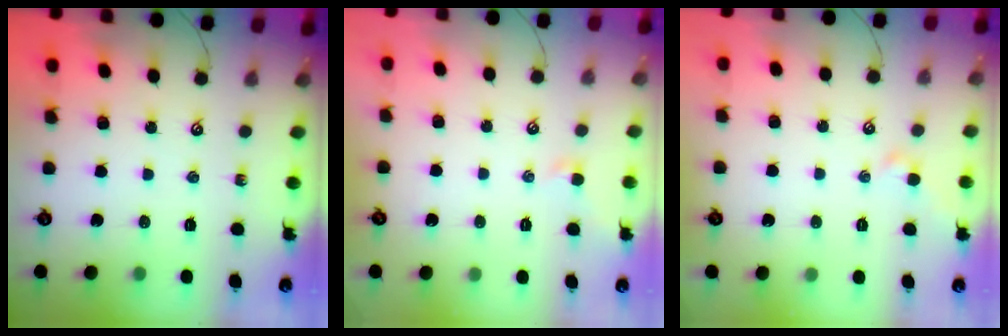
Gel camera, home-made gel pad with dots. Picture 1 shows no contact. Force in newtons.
{"total": 1.0, "press": 0.8, "slide": 0.6}
{"total": 1.9, "press": 1.9, "slide": 0.4}